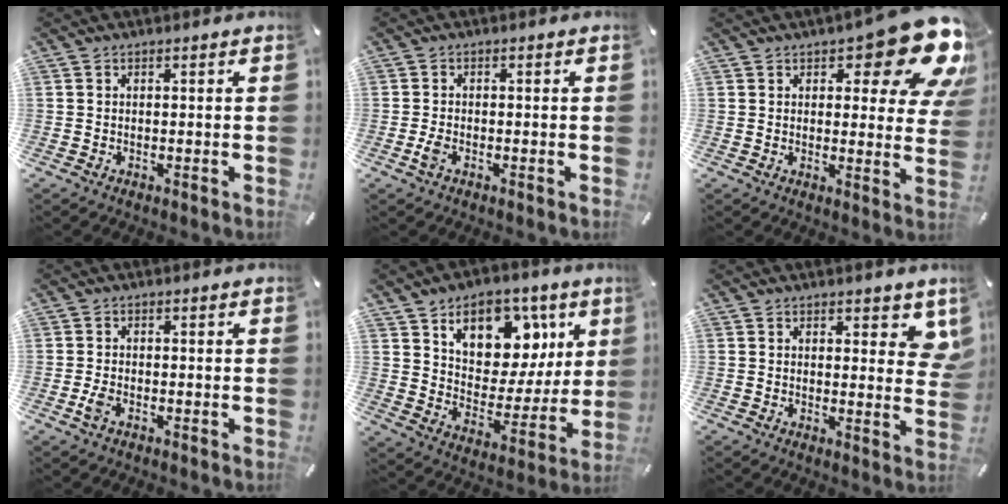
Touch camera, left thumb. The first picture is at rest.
{"total": 2.3, "force": [-1.0, 1.1, 1.7], "torque": [-0.044, -0.002, -0.022]}
{"total": 16.4, "force": [9.6, 6.1, 11.9], "torque": [-0.144, -0.072, 0.159]}
{"total": 2.5, "force": [-1.1, 1.3, 1.9], "torque": [-0.046, -0.001, -0.023]}
{"total": 14.7, "force": [8.3, 10.1, 6.8], "torque": [-0.091, -0.054, 0.147]}
{"total": 5.4, "force": [3.1, 2.9, 3.3], "torque": [-0.024, -0.022, 0.048]}